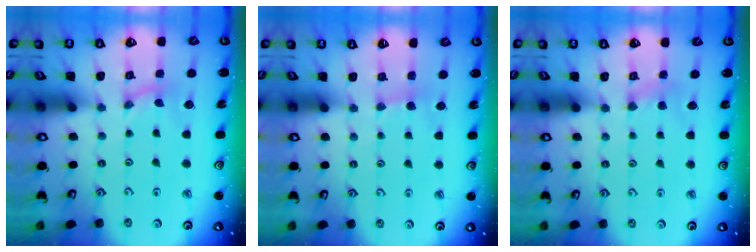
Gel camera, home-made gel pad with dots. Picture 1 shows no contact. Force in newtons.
{"total": 2.7, "press": 2.6, "slide": 0.4}
{"total": 2.5, "press": 2.5, "slide": 0.3}